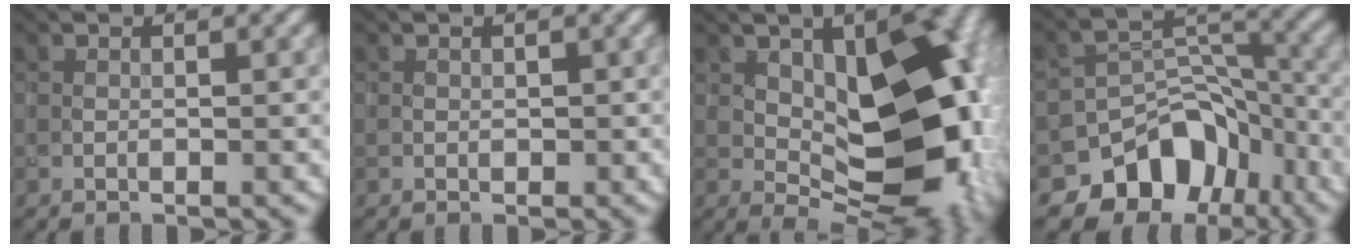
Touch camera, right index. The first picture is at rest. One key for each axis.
{"total": 0.7, "fx": 0.0, "fy": 0.7, "fz": 0.3, "tx": -0.005, "ty": -0.005, "tz": 0.001}
{"total": 14.1, "fx": 1.3, "fy": 7.6, "fz": 11.8, "tx": -0.161, "ty": -0.003, "tz": 0.026}
{"total": 8.7, "fx": -5.6, "fy": 5.9, "fz": 3.2, "tx": -0.025, "ty": 0.000, "tz": -0.089}